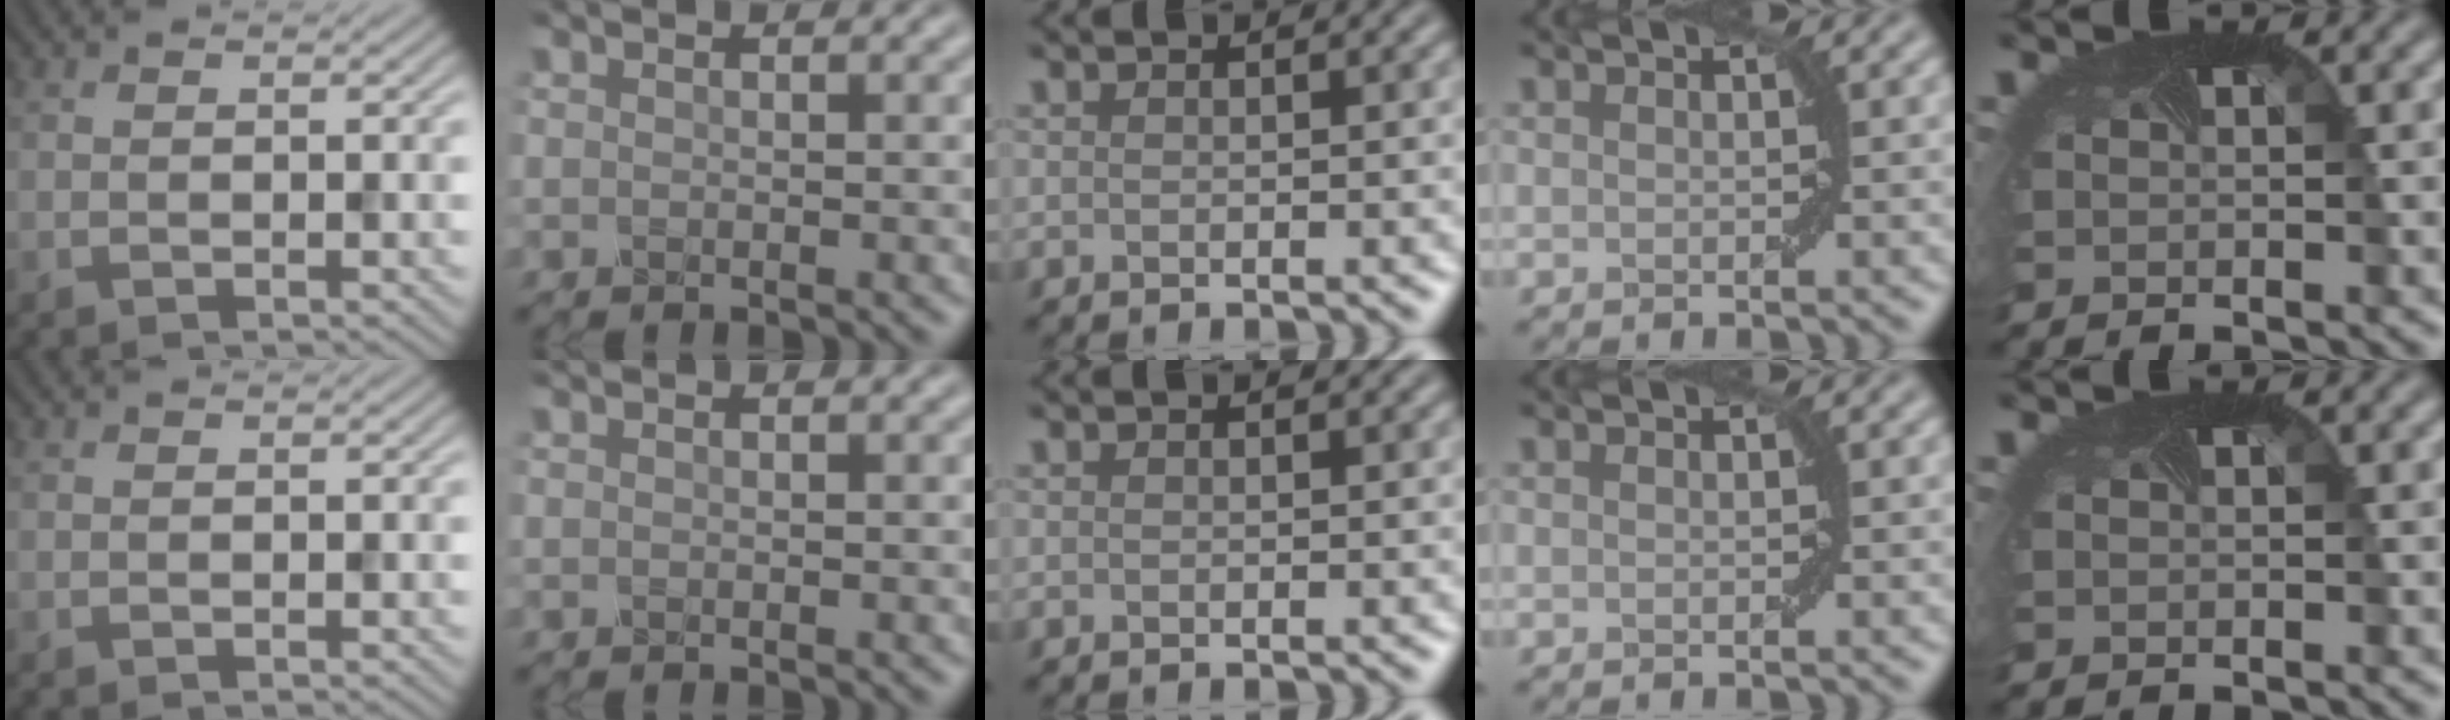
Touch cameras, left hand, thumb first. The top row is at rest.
{}